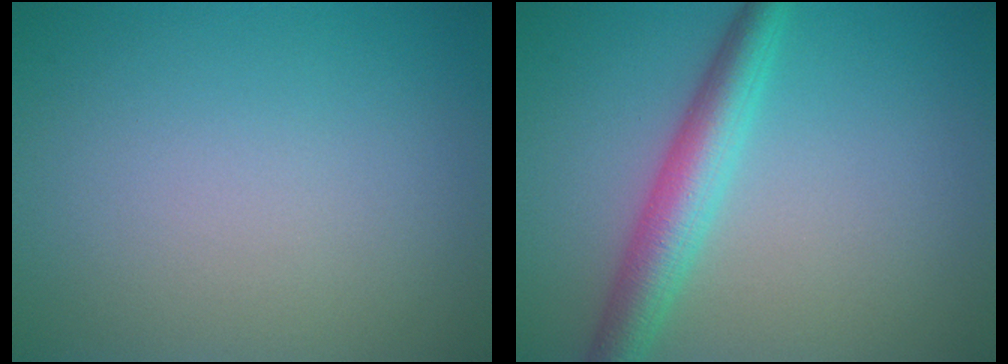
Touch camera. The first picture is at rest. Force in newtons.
{"total": 4.4, "press": 4.4, "slide": 0.1}